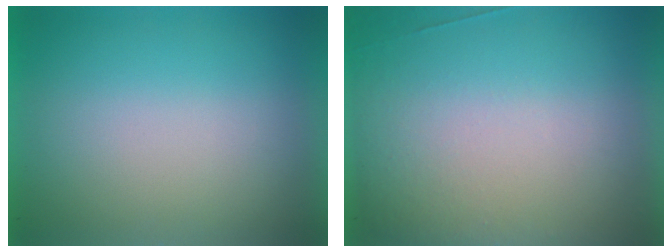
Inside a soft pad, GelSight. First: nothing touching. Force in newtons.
{"total": 1.7}